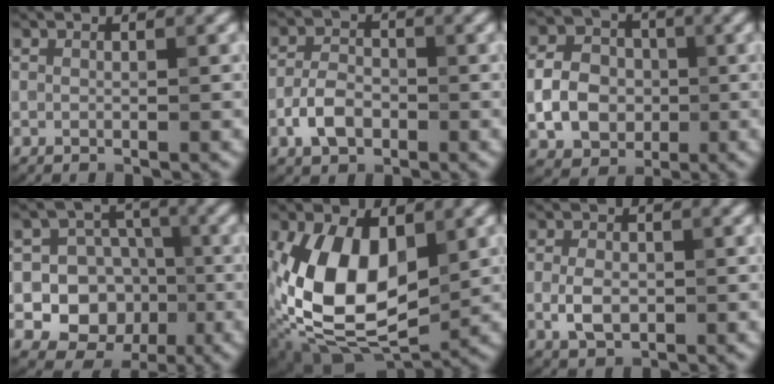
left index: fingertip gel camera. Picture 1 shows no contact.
{"total": 3.2, "force": [-1.5, 2.0, 2.1], "torque": [-0.042, 0.008, -0.032]}
{"total": 5.1, "force": [-0.9, 4.1, 2.9], "torque": [-0.059, 0.004, -0.018]}
{"total": 10.1, "force": [-1.9, 9.2, 3.5], "torque": [-0.060, 0.024, -0.055]}
{"total": 11.9, "force": [0.4, 7.1, 9.6], "torque": [-0.195, -0.006, 0.007]}
{"total": 2.8, "force": [-0.6, 1.8, 2.1], "torque": [-0.047, 0.002, -0.012]}